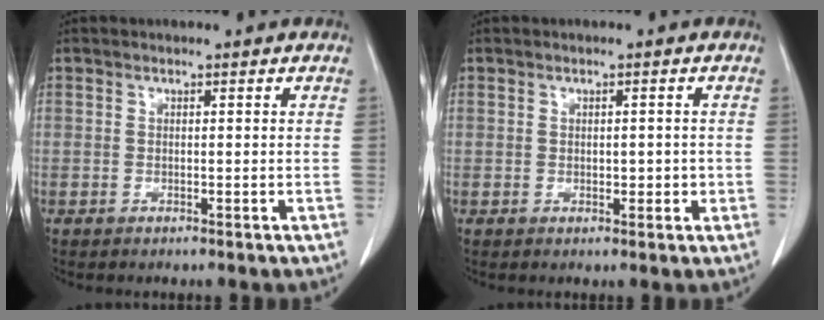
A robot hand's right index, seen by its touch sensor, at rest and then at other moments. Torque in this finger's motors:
{"motor_torque": [-0.04, 0.00, 0.00, 0.00]}